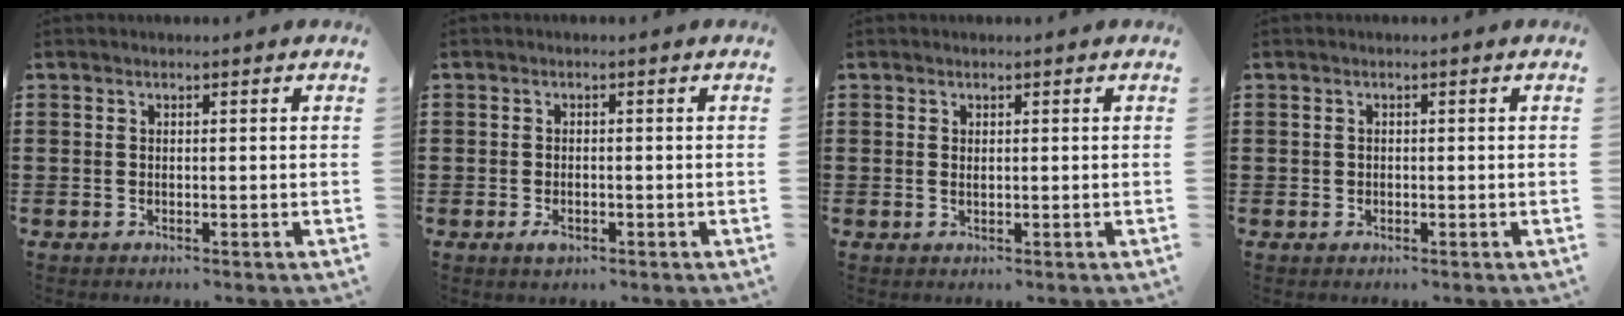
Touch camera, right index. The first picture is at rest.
{"total": 1.7, "force": [-0.7, 0.9, 1.3], "torque": [-0.026, 0.000, -0.013]}
{"total": 0.7, "force": [0.2, 0.3, 0.6], "torque": [-0.013, 0.002, 0.003]}
{"total": 0.6, "force": [0.0, 0.6, 0.2], "torque": [-0.005, 0.004, -0.002]}